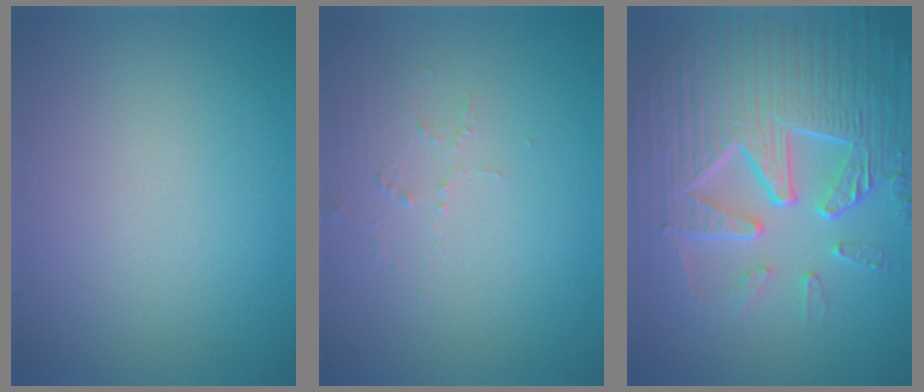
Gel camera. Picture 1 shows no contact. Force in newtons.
{"total": 1.5, "press": 1.5, "slide": 0.2}
{"total": 9.6, "press": 6.3, "slide": 7.2}